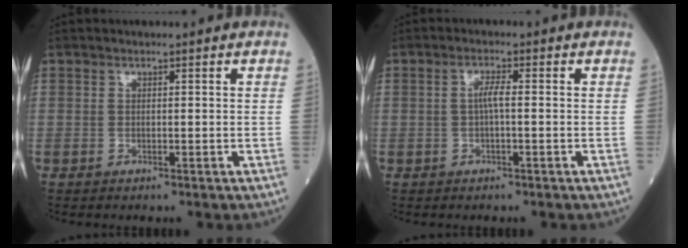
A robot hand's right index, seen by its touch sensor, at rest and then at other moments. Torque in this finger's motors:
{"motor_torque": [0.34, -0.13, 0.22, 0.06]}